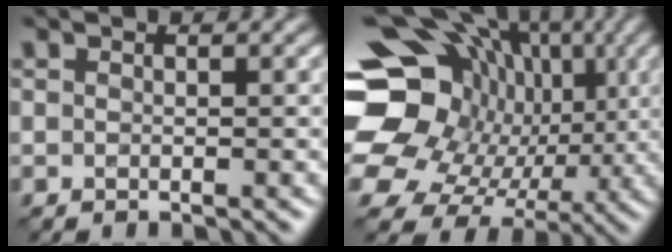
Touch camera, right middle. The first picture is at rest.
{"total": 19.7, "force": [3.9, 17.5, 8.1], "torque": [-0.183, 0.062, 0.027]}